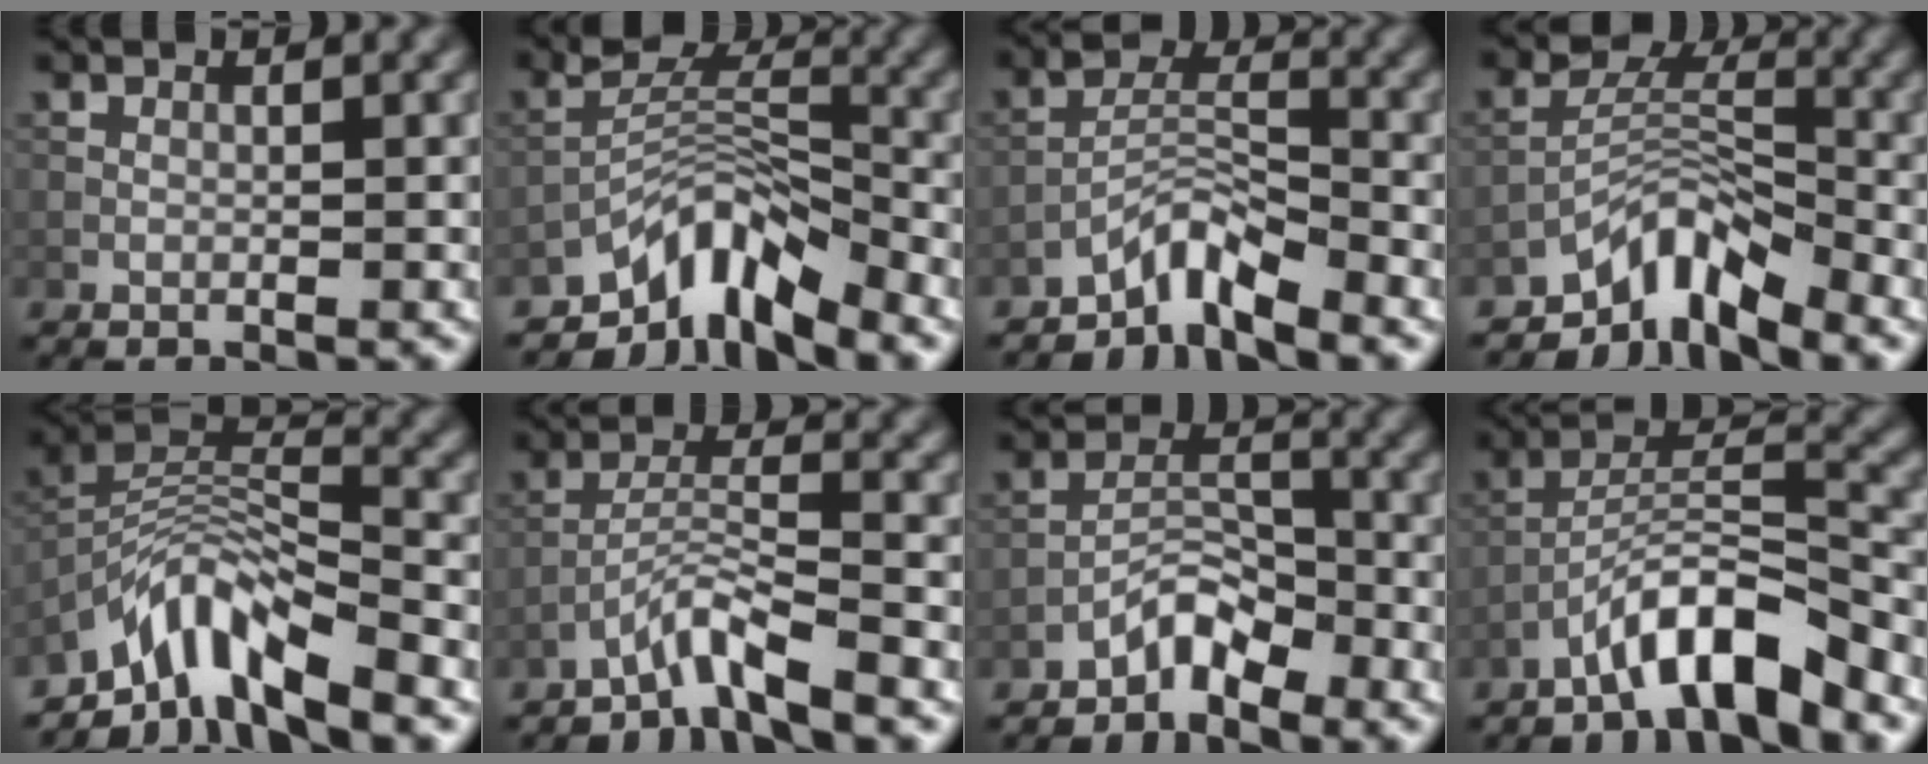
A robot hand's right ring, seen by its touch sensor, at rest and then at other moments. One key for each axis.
{"total": 6.5, "fx": -4.9, "fy": 2.4, "fz": 3.5, "tx": -0.043, "ty": 0.007, "tz": -0.097}
{"total": 3.5, "fx": -3.0, "fy": 0.8, "fz": 1.6, "tx": -0.024, "ty": 0.014, "tz": -0.065}
{"total": 5.2, "fx": -4.1, "fy": 2.1, "fz": 2.4, "tx": -0.024, "ty": 0.005, "tz": -0.086}
{"total": 7.0, "fx": -5.6, "fy": 1.7, "fz": 4.0, "tx": -0.063, "ty": 0.004, "tz": -0.113}
{"total": 3.7, "fx": -3.1, "fy": 0.0, "fz": 1.9, "tx": -0.036, "ty": 0.010, "tz": -0.070}
{"total": 3.0, "fx": -2.5, "fy": 1.1, "fz": 1.3, "tx": -0.017, "ty": 0.017, "tz": -0.049}
{"total": 6.9, "fx": -4.9, "fy": 1.5, "fz": 4.6, "tx": -0.080, "ty": 0.012, "tz": -0.090}